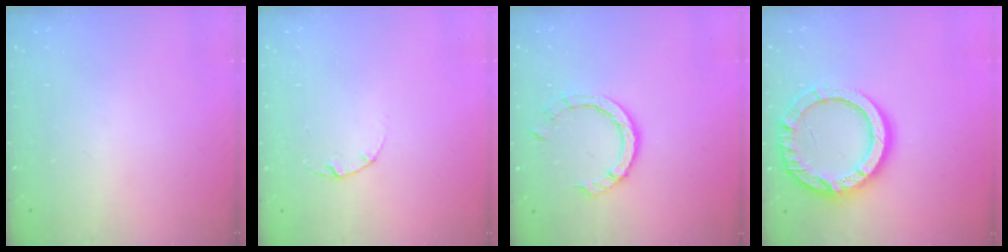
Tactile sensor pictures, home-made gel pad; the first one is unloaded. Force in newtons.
{"total": 3.0, "press": 3.0, "slide": 0.4}
{"total": 6.9, "press": 6.8, "slide": 0.8}
{"total": 14.7, "press": 14.7, "slide": 1.0}